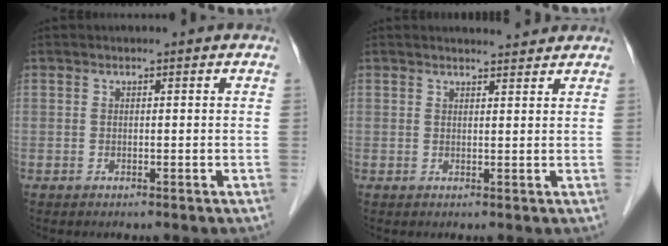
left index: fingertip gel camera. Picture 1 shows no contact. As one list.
[{"total": 3.0, "force": [3.0, 0.3, 0.5], "torque": [-0.013, 0.002, 0.036]}]